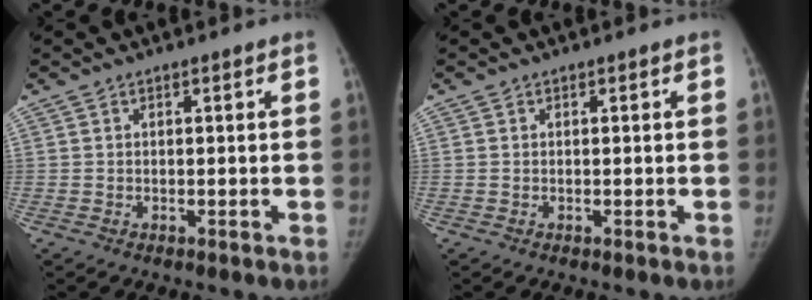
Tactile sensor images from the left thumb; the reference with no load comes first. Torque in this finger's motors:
{"motor_torque": [0.02, 0.01, 0.36, 0.18, 0.05]}